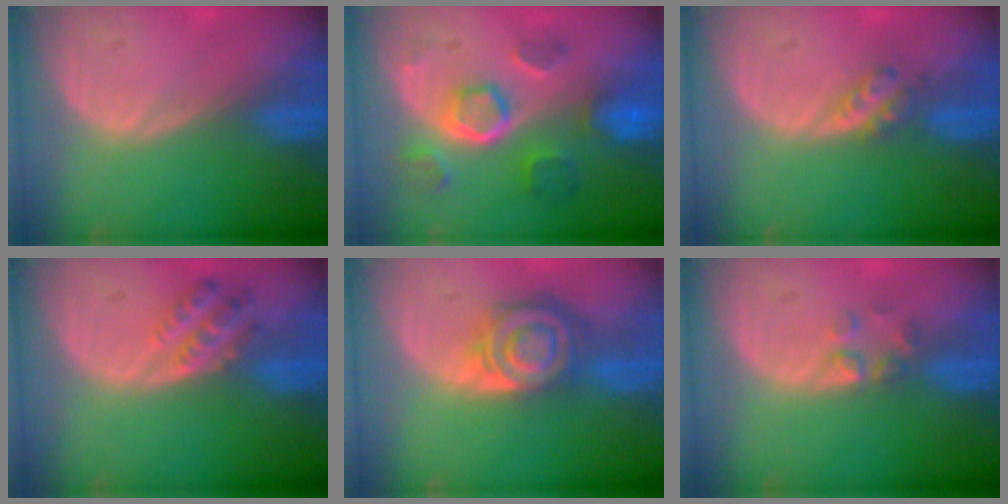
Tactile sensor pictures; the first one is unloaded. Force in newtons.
{"total": 8.7, "press": 7.8, "slide": 3.9}
{"total": 3.2, "press": 2.8, "slide": 1.6}
{"total": 4.4, "press": 4.2, "slide": 1.3}
{"total": 8.3, "press": 7.1, "slide": 4.2}
{"total": 2.2, "press": 2.2, "slide": 0.2}